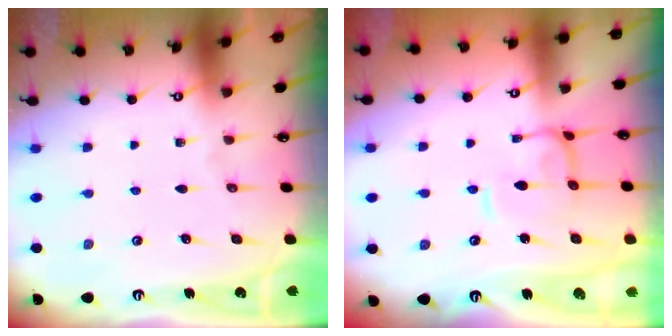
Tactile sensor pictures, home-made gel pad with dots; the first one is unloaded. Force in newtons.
{"total": 1.5, "press": 1.5, "slide": 0.5}